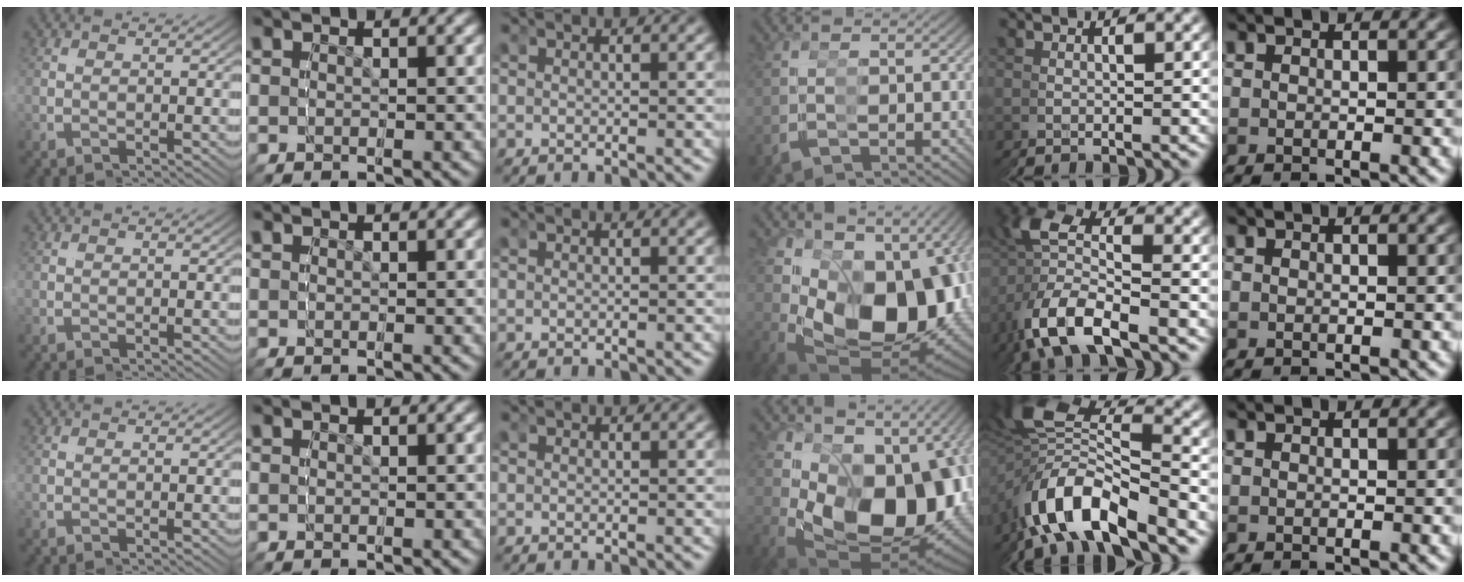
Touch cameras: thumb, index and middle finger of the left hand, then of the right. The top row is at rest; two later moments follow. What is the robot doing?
{"motion": "grasp_and_lifting", "object": "glasses"}